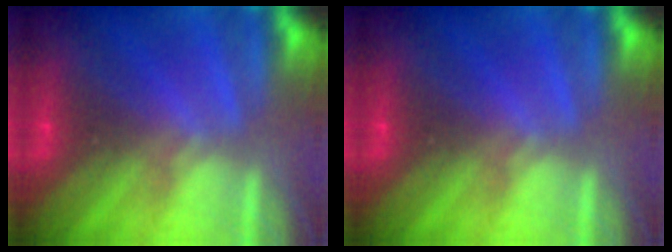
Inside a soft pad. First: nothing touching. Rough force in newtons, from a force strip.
{"total": 0.0}